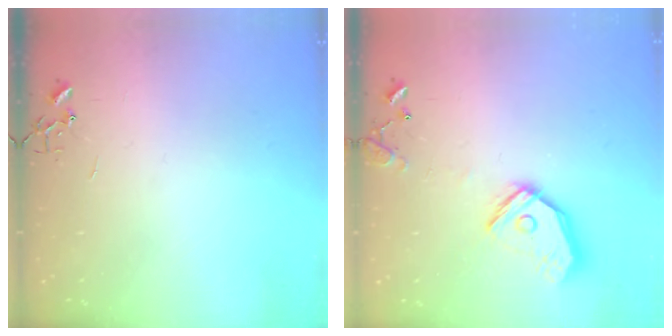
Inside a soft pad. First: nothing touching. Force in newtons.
{"total": 15.9, "press": 15.7, "slide": 2.6}